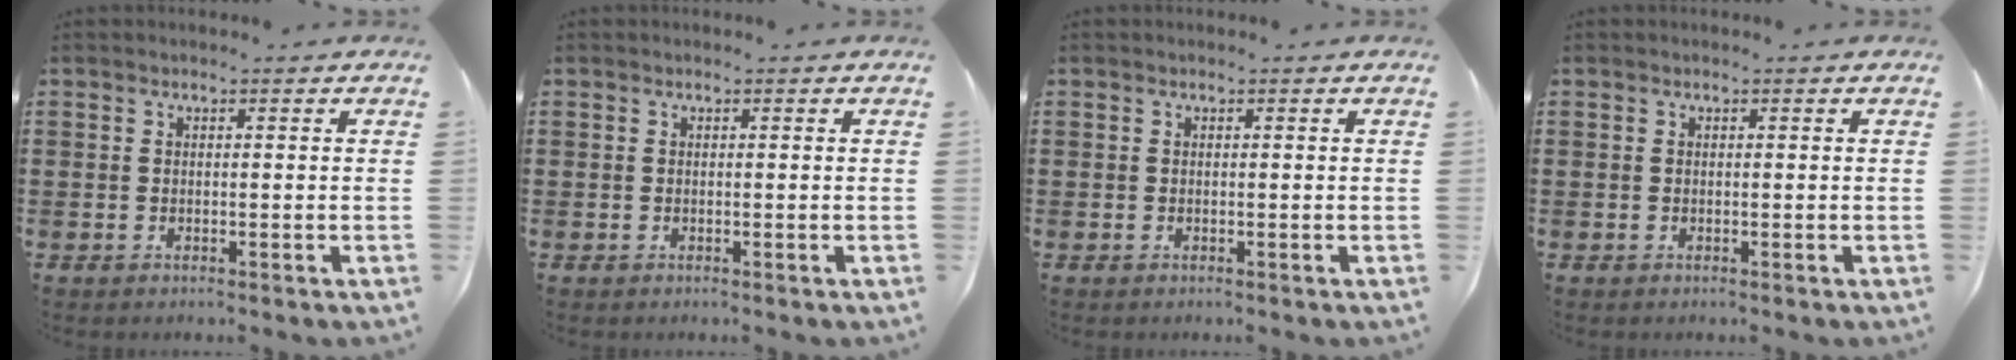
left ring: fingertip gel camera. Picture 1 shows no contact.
{"total": 0.0}
{"total": 0.0}
{"total": 0.0}